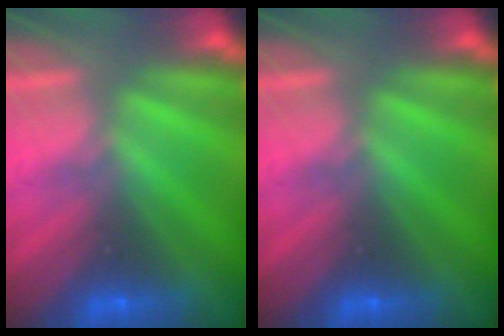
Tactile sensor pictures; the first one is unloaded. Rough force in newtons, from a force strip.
{"total": 0.0}